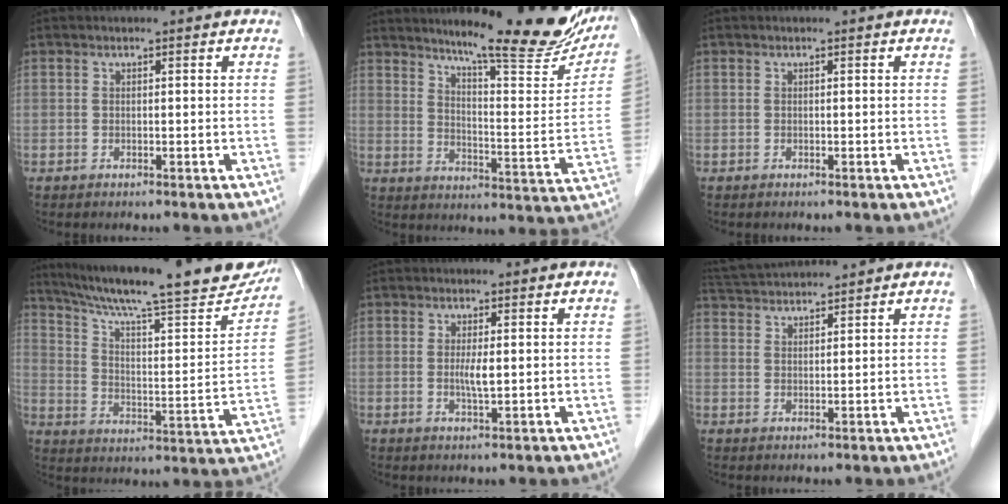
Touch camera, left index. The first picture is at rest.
{"total": 20.7, "force": [17.2, 2.5, 11.1], "torque": [-0.147, -0.047, 0.225]}
{"total": 0.0}
{"total": 26.7, "force": [22.4, 3.4, 14.1], "torque": [-0.221, -0.018, 0.307]}
{"total": 2.3, "force": [0.2, 0.3, 2.3], "torque": [-0.049, -0.004, 0.004]}
{"total": 7.7, "force": [7.5, -0.4, 1.8], "torque": [-0.042, 0.034, 0.127]}